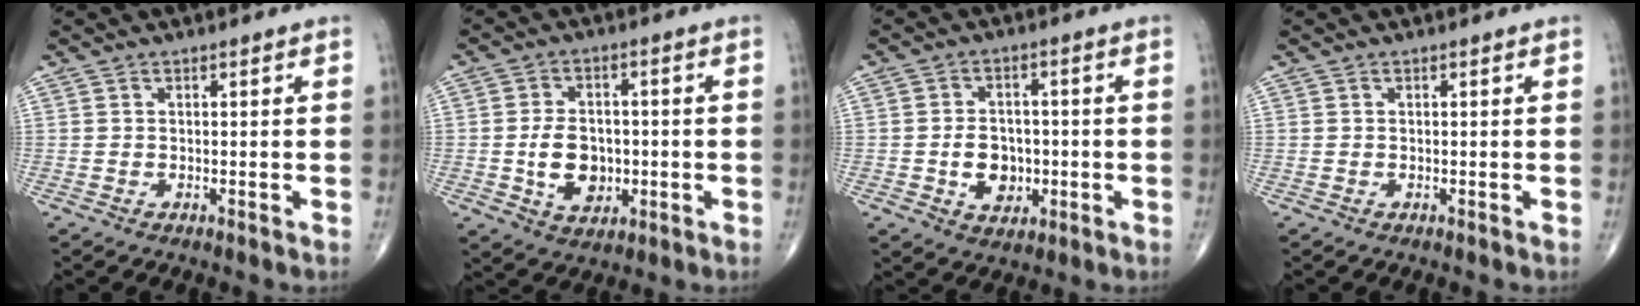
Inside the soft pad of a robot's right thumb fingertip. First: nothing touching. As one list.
[{"total": 8.7, "force": [-1.3, 6.3, 5.9], "torque": [-0.075, 0.007, -0.017]}, {"total": 7.2, "force": [-1.4, 5.6, 4.4], "torque": [-0.041, 0.010, -0.018]}, {"total": 0.0}]